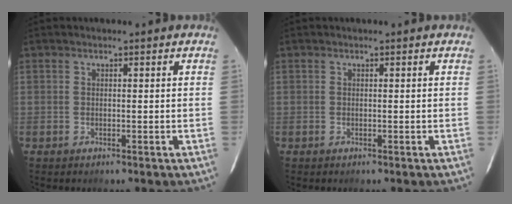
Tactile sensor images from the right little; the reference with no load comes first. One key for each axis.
{"total": 0.0}